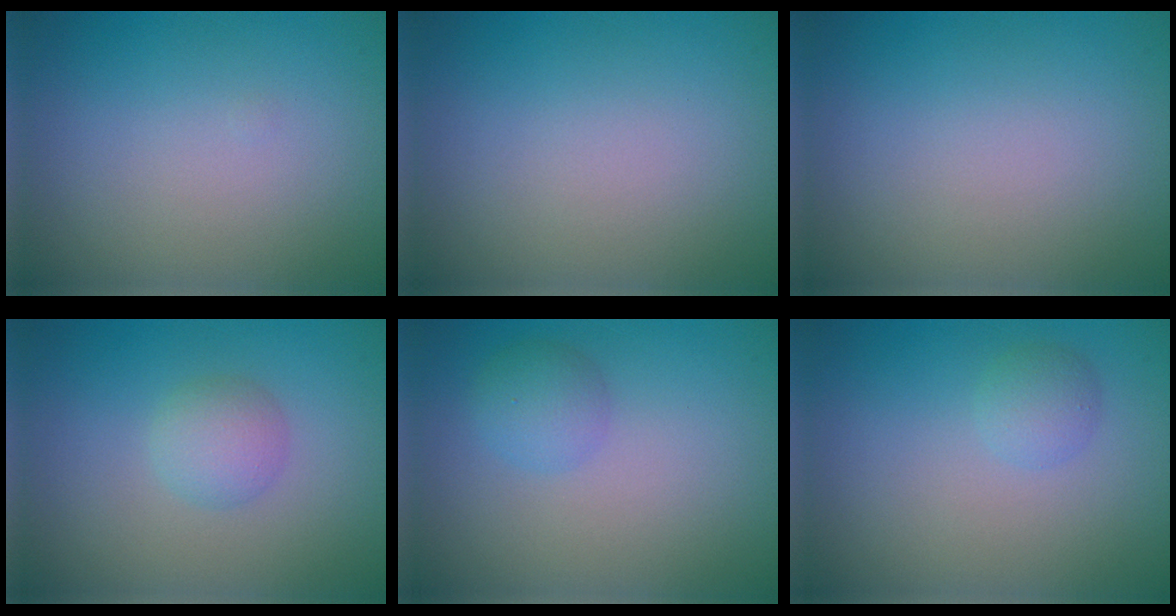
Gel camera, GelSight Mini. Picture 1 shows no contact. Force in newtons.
{"total": 0.0}
{"total": 0.0}
{"total": 2.2, "press": 2.2, "slide": 0.1}
{"total": 2.0, "press": 2.0, "slide": 0.1}
{"total": 1.5, "press": 1.5, "slide": 0.1}